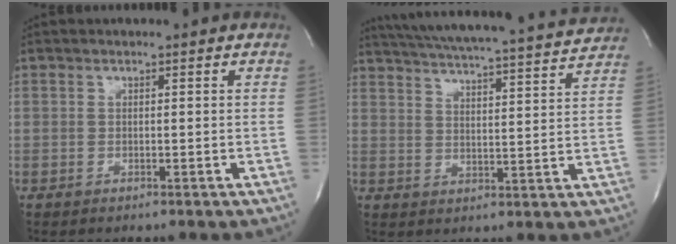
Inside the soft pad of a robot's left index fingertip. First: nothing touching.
{"total": 22.0, "force": [20.4, 0.9, 8.2], "torque": [-0.143, -0.023, 0.267]}